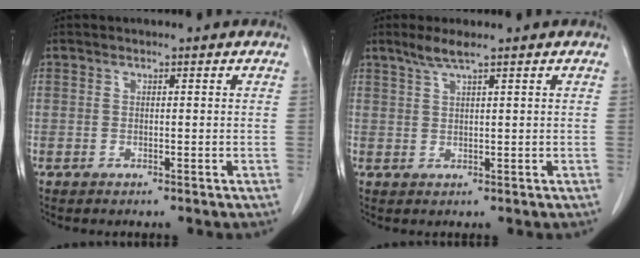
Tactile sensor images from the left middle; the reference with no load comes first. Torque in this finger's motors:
{"motor_torque": [0.14, -0.12, -0.03, 0.01]}